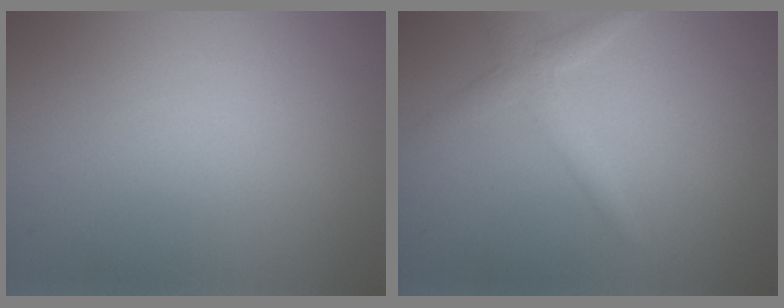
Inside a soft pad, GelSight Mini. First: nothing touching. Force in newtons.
{"total": 2.2, "press": 2.2, "slide": 0.1}